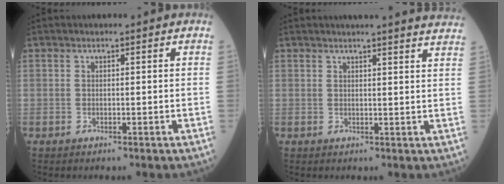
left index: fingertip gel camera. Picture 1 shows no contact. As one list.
[{"total": 12.8, "force": [12.2, 0.3, 3.9], "torque": [-0.042, -0.020, 0.123]}]